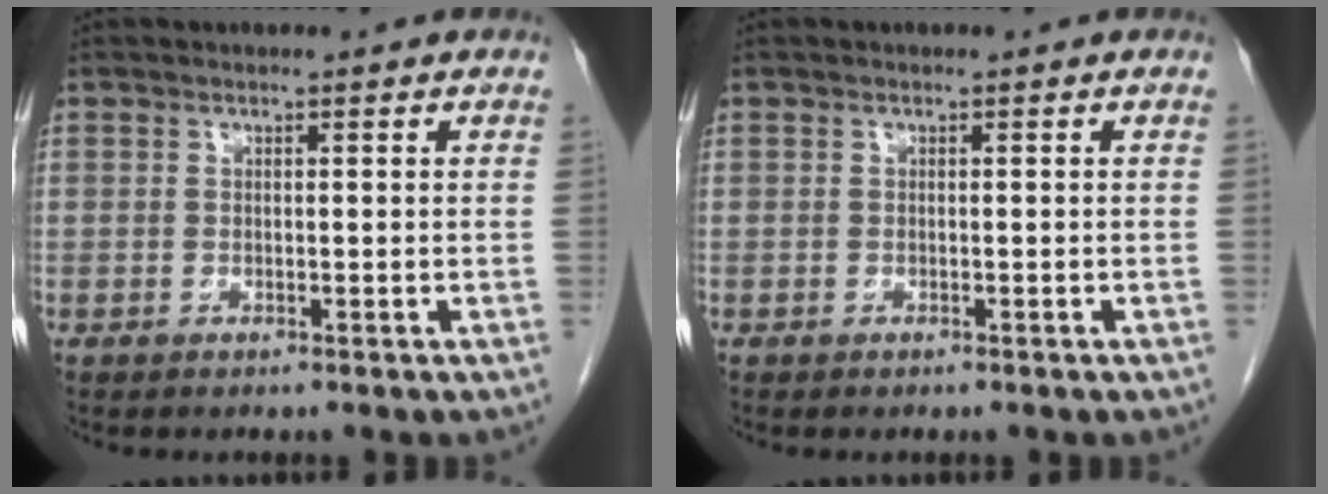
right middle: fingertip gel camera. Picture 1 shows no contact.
{"total": 0.0}